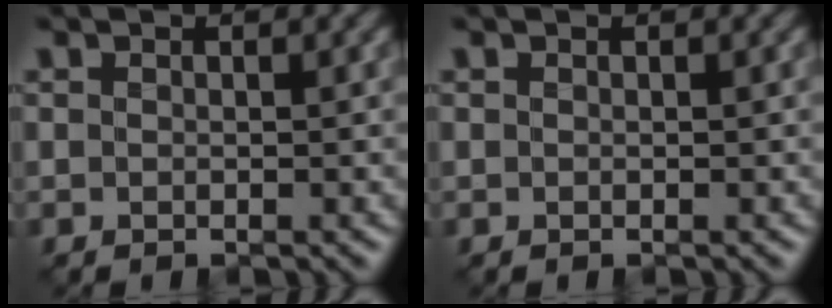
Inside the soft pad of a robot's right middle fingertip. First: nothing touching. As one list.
[{"total": 0.0}]